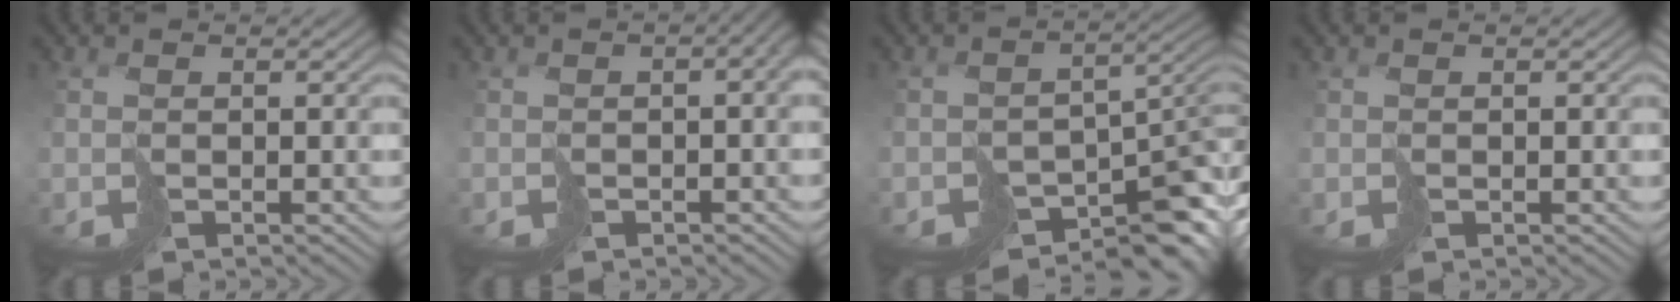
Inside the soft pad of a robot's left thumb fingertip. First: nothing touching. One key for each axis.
{"total": 3.8, "fx": -0.9, "fy": 1.5, "fz": 3.4, "tx": -0.039, "ty": -0.008, "tz": -0.003}
{"total": 9.8, "fx": -6.3, "fy": 4.6, "fz": 6.0, "tx": -0.076, "ty": -0.028, "tz": -0.085}
{"total": 0.0}